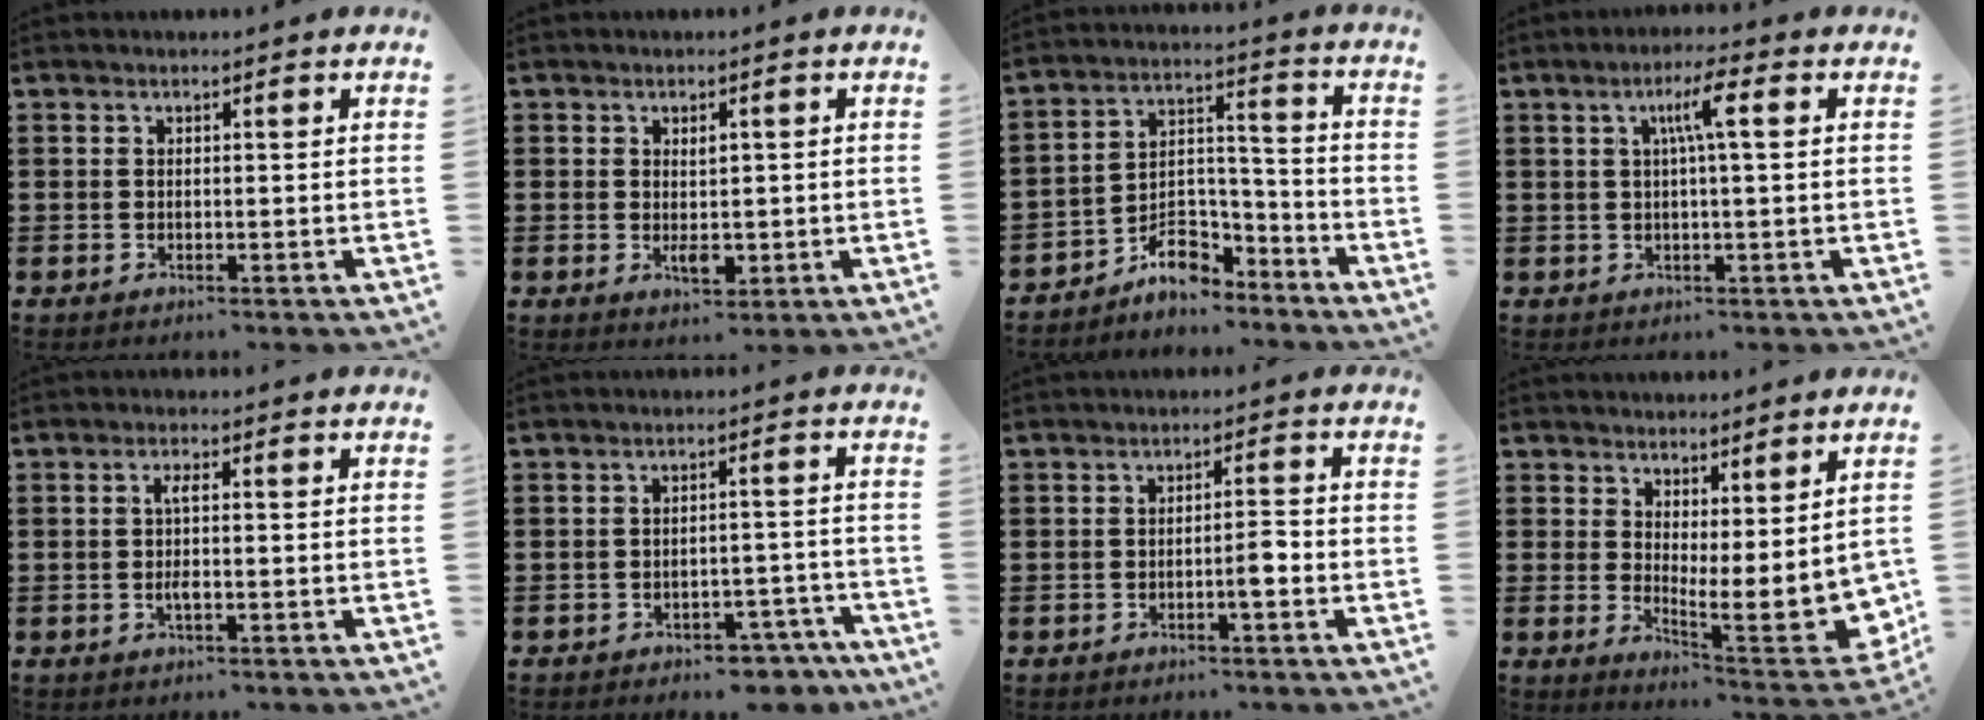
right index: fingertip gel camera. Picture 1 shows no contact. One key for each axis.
{"total": 3.2, "fx": -0.2, "fy": 1.8, "fz": 2.7, "tx": -0.043, "ty": 0.000, "tz": -0.005}
{"total": 7.8, "fx": -6.6, "fy": 3.4, "fz": 2.4, "tx": -0.048, "ty": 0.022, "tz": -0.128}
{"total": 5.0, "fx": 1.2, "fy": 0.3, "fz": 4.9, "tx": -0.096, "ty": 0.005, "tz": 0.015}
{"total": 2.6, "fx": -0.3, "fy": 0.6, "fz": 2.5, "tx": -0.059, "ty": -0.003, "tz": -0.012}
{"total": 3.4, "fx": -3.2, "fy": 0.8, "fz": 0.9, "tx": -0.015, "ty": 0.006, "tz": -0.064}
{"total": 3.4, "fx": -1.1, "fy": 0.6, "fz": 3.2, "tx": -0.055, "ty": 0.003, "tz": -0.021}
{"total": 5.9, "fx": 3.1, "fy": 1.7, "fz": 4.7, "tx": -0.072, "ty": -0.048, "tz": 0.067}